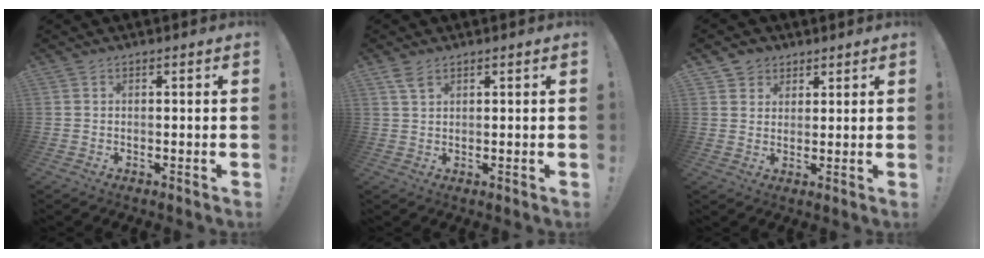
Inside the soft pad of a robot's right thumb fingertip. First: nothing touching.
{"total": 3.3, "force": [2.0, 1.3, 2.3], "torque": [-0.045, -0.003, 0.036]}
{"total": 4.1, "force": [2.4, 3.3, 0.0], "torque": [0.004, -0.013, 0.044]}